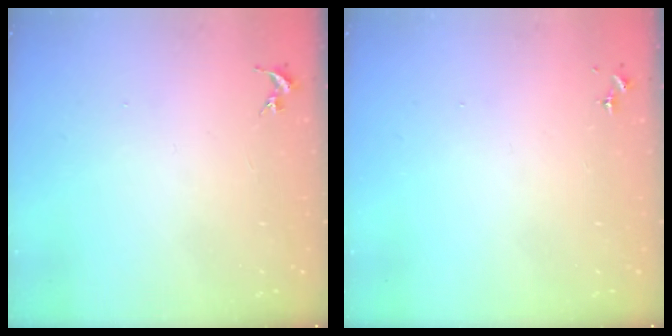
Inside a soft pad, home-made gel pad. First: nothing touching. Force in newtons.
{"total": 0.0}